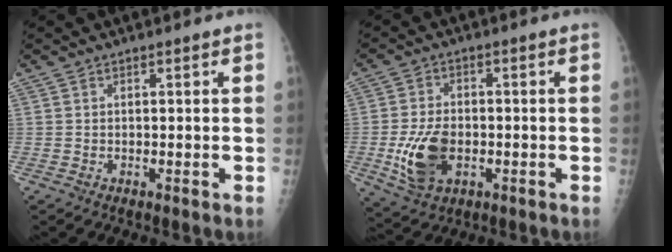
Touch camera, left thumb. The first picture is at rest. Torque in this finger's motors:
{"motor_torque": [0.35, 0.06, 0.84, 0.22, 0.08]}